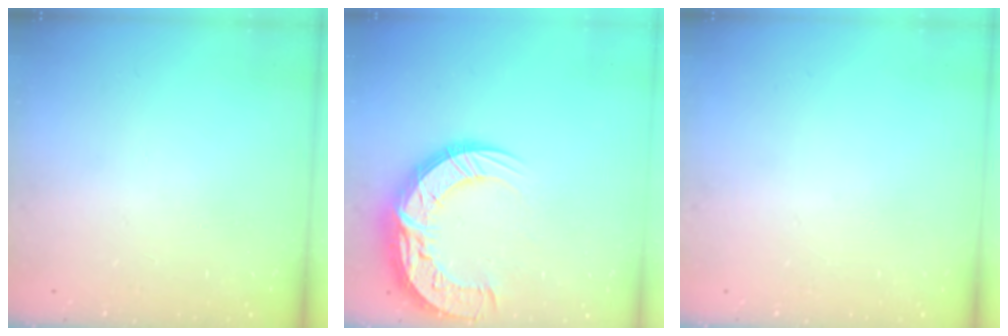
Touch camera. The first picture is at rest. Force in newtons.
{"total": 18.8, "press": 18.7, "slide": 1.5}
{"total": 0.0}